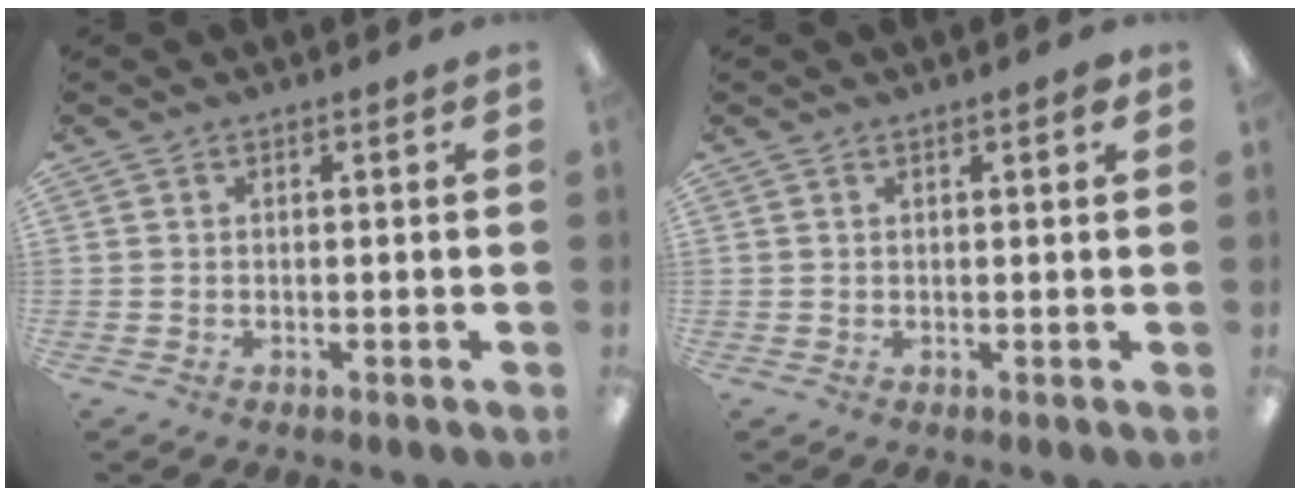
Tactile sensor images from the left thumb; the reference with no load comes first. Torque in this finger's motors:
{"motor_torque": [-0.34, -0.21, -0.62, 0.36, 0.01]}